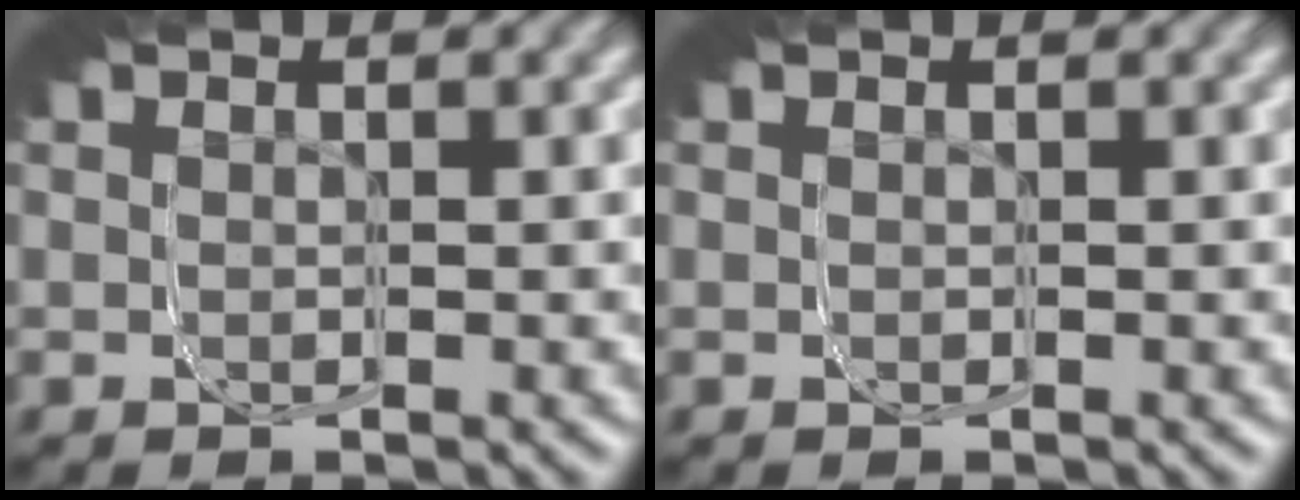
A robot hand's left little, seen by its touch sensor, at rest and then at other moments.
{"total": 0.0}